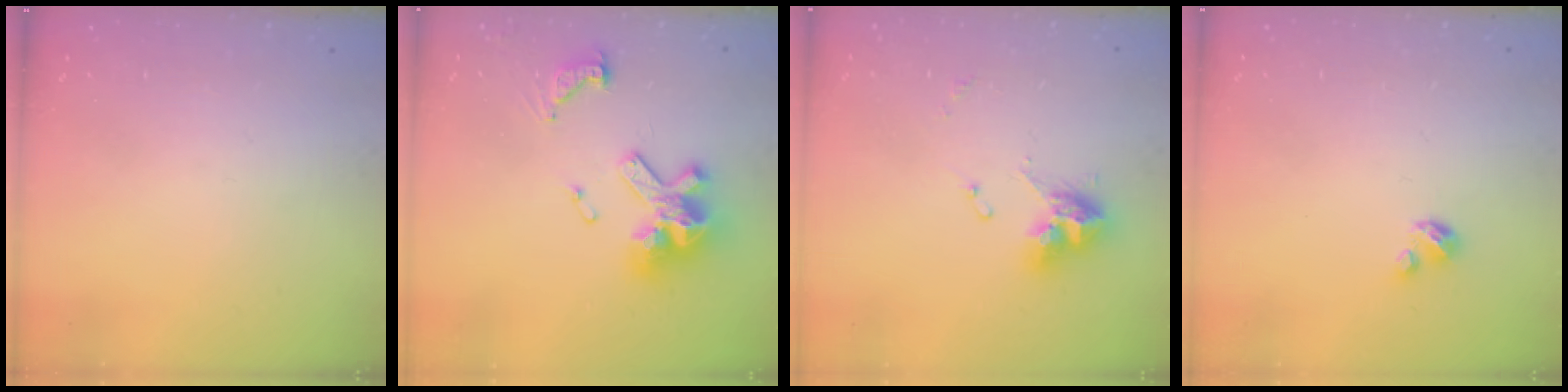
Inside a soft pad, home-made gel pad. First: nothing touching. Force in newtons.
{"total": 15.7, "press": 15.7, "slide": 1.5}
{"total": 10.5, "press": 10.5, "slide": 1.0}
{"total": 2.9, "press": 2.9, "slide": 0.3}